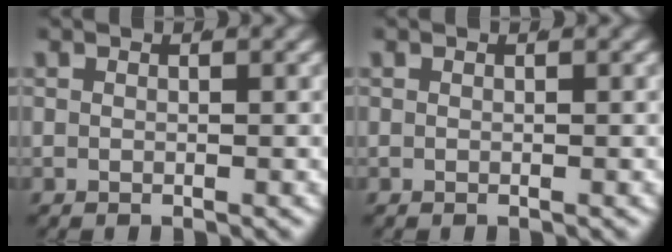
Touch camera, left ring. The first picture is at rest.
{"total": 0.0}